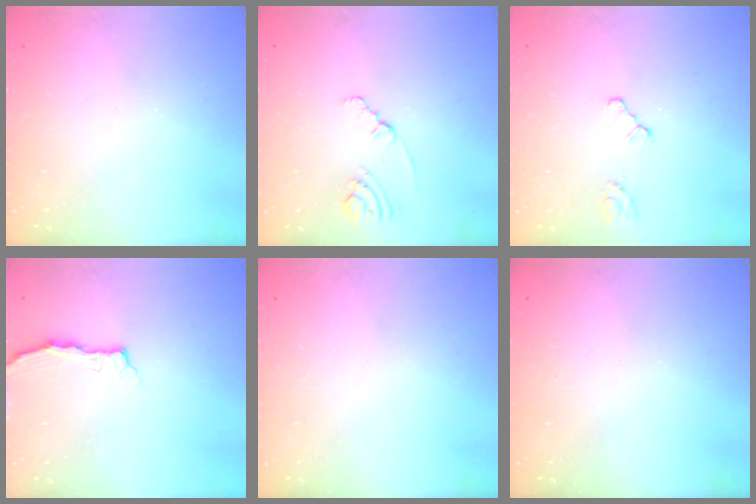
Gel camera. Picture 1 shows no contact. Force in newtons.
{"total": 1.7, "press": 1.7, "slide": 0.4}
{"total": 2.0, "press": 2.0, "slide": 0.4}
{"total": 2.9, "press": 2.9, "slide": 0.3}
{"total": 0.0}
{"total": 0.0}